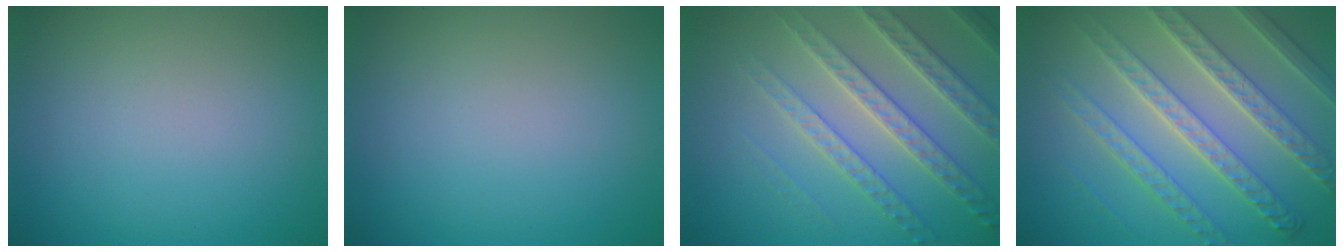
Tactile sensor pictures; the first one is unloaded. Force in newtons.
{"total": 0.0}
{"total": 4.8, "press": 4.6, "slide": 1.3}
{"total": 6.6, "press": 5.9, "slide": 3.0}